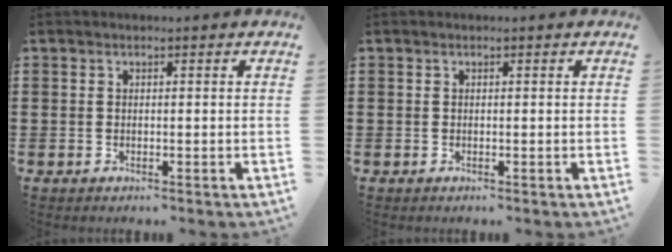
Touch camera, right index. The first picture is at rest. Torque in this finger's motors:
{"motor_torque": [0.01, 0.01, 0.00, 0.00]}